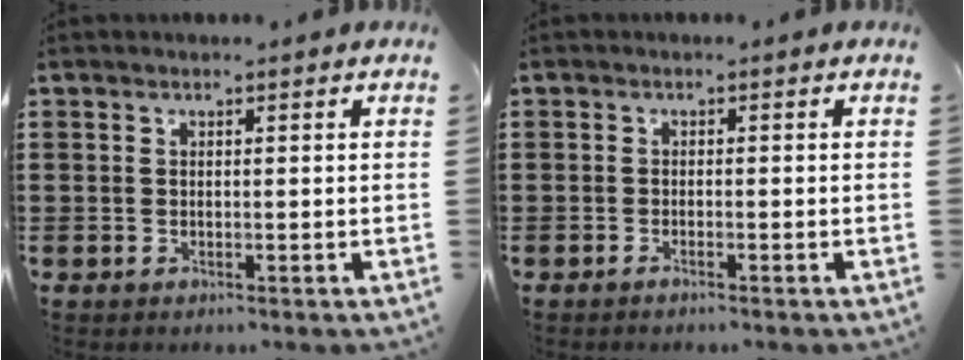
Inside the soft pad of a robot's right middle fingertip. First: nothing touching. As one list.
[{"total": 0.7, "force": [-0.6, 0.0, 0.4], "torque": [-0.008, -0.001, -0.011]}]